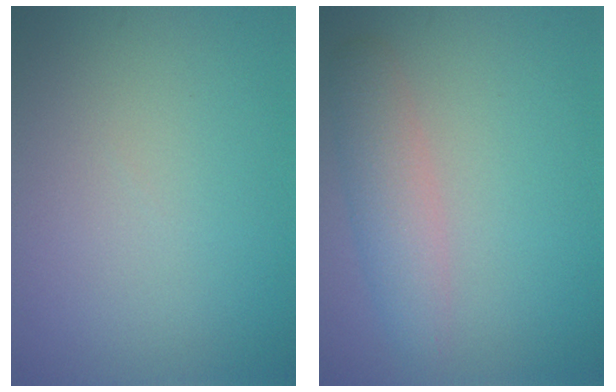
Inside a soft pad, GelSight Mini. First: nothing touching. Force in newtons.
{"total": 3.2, "press": 3.2, "slide": 0.1}